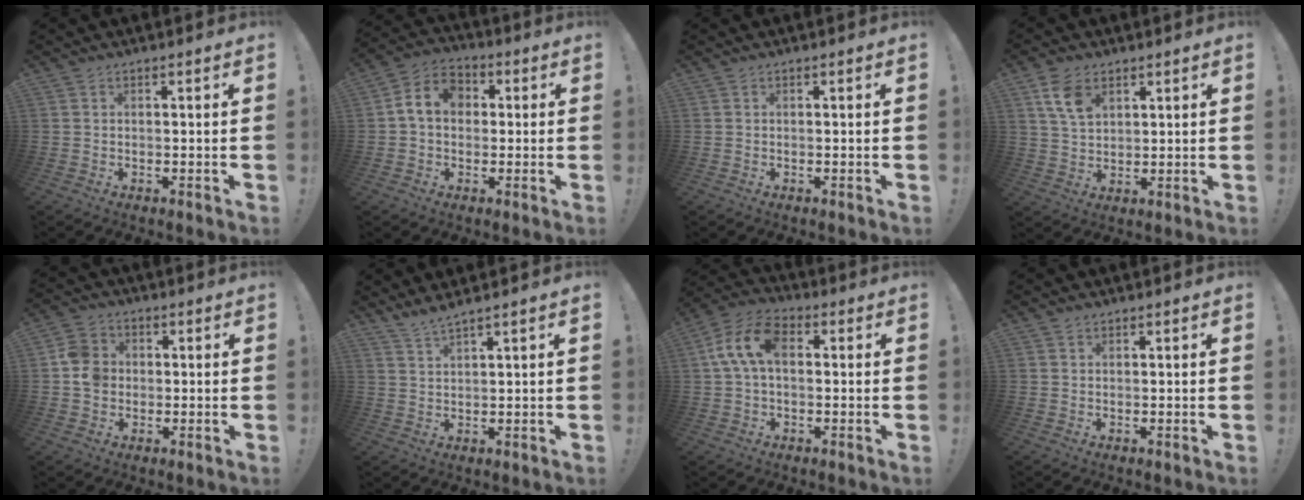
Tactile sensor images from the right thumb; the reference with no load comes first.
{"total": 9.4, "force": [1.4, 7.4, 5.7], "torque": [-0.108, 0.017, 0.030]}
{"total": 0.0}
{"total": 8.4, "force": [4.4, 5.1, 5.1], "torque": [-0.092, -0.009, 0.086]}
{"total": 7.8, "force": [-0.3, 6.9, 3.5], "torque": [-0.059, 0.019, -0.001]}
{"total": 3.2, "force": [2.8, -0.3, 1.7], "torque": [-0.041, -0.013, 0.050]}
{"total": 11.3, "force": [1.8, 6.8, 8.8], "torque": [-0.175, 0.013, 0.037]}
{"total": 0.5, "force": [0.4, 0.3, 0.1], "torque": [0.001, -0.001, 0.008]}